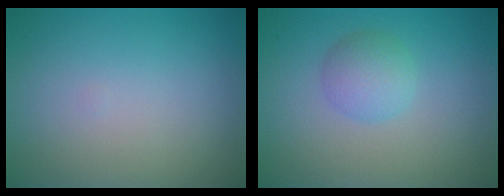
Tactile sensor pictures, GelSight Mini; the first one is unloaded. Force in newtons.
{"total": 2.5, "press": 2.5, "slide": 0.1}